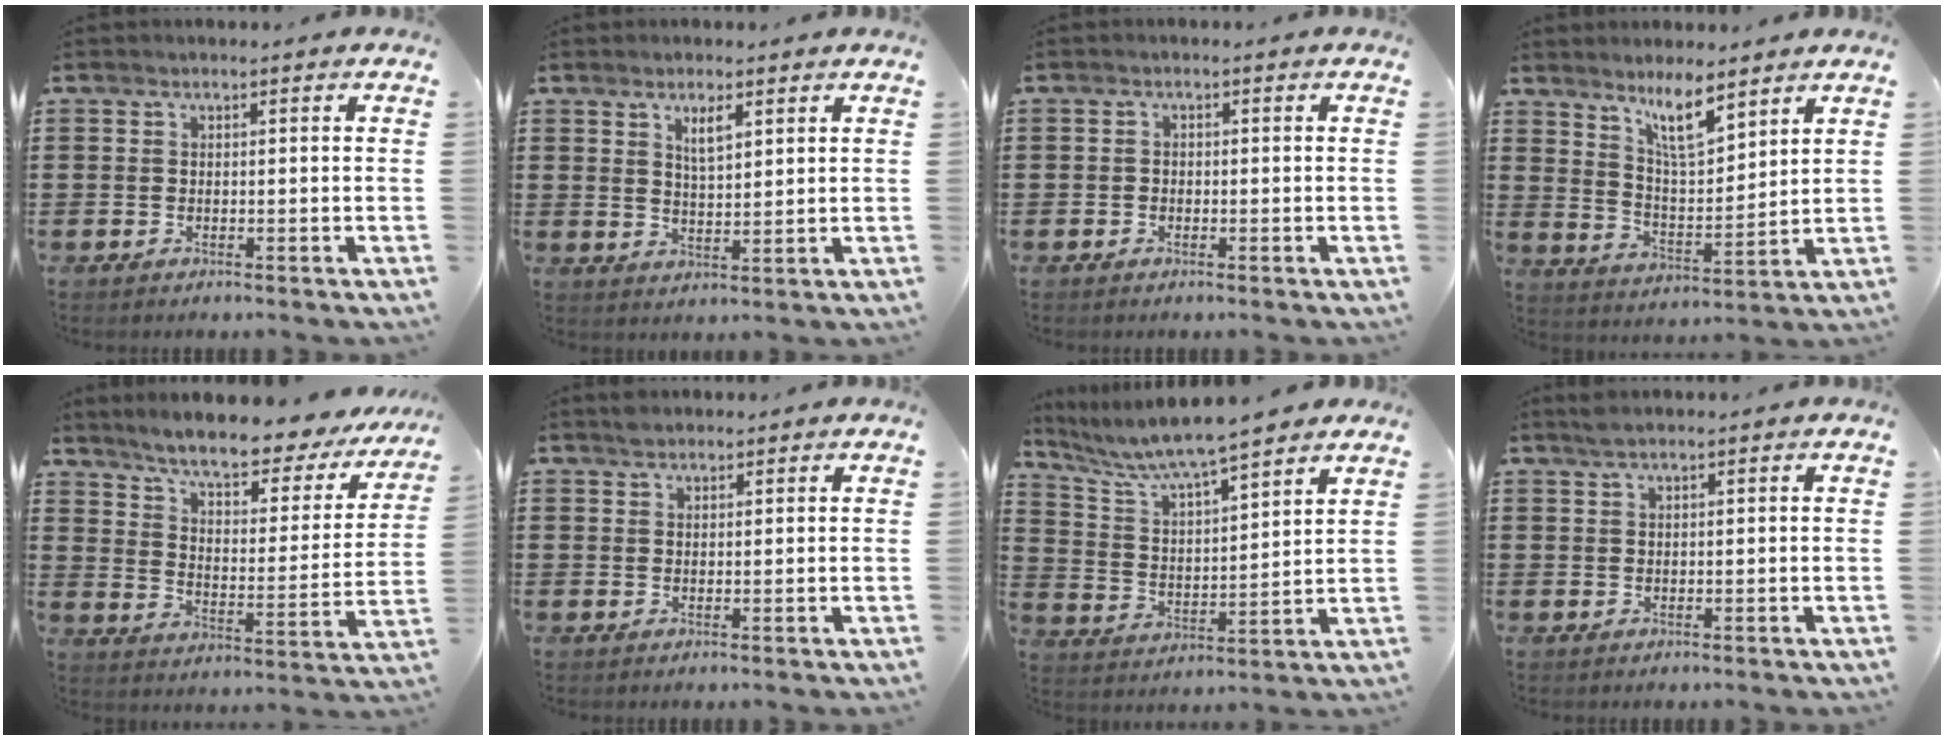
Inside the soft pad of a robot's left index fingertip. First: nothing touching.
{"total": 3.8, "force": [2.4, 1.0, 2.7], "torque": [-0.049, 0.000, 0.042]}
{"total": 0.8, "force": [-0.5, 0.5, 0.3], "torque": [-0.008, 0.000, -0.011]}
{"total": 7.8, "force": [6.1, 1.5, 4.7], "torque": [-0.092, -0.025, 0.106]}
{"total": 7.9, "force": [6.8, 0.7, 3.9], "torque": [-0.095, -0.043, 0.110]}
{"total": 1.5, "force": [1.4, 0.5, 0.3], "torque": [-0.008, 0.001, 0.027]}
{"total": 6.7, "force": [6.2, 0.3, 2.6], "torque": [-0.078, -0.036, 0.104]}
{"total": 1.6, "force": [1.2, 0.1, 1.1], "torque": [-0.022, 0.001, 0.023]}